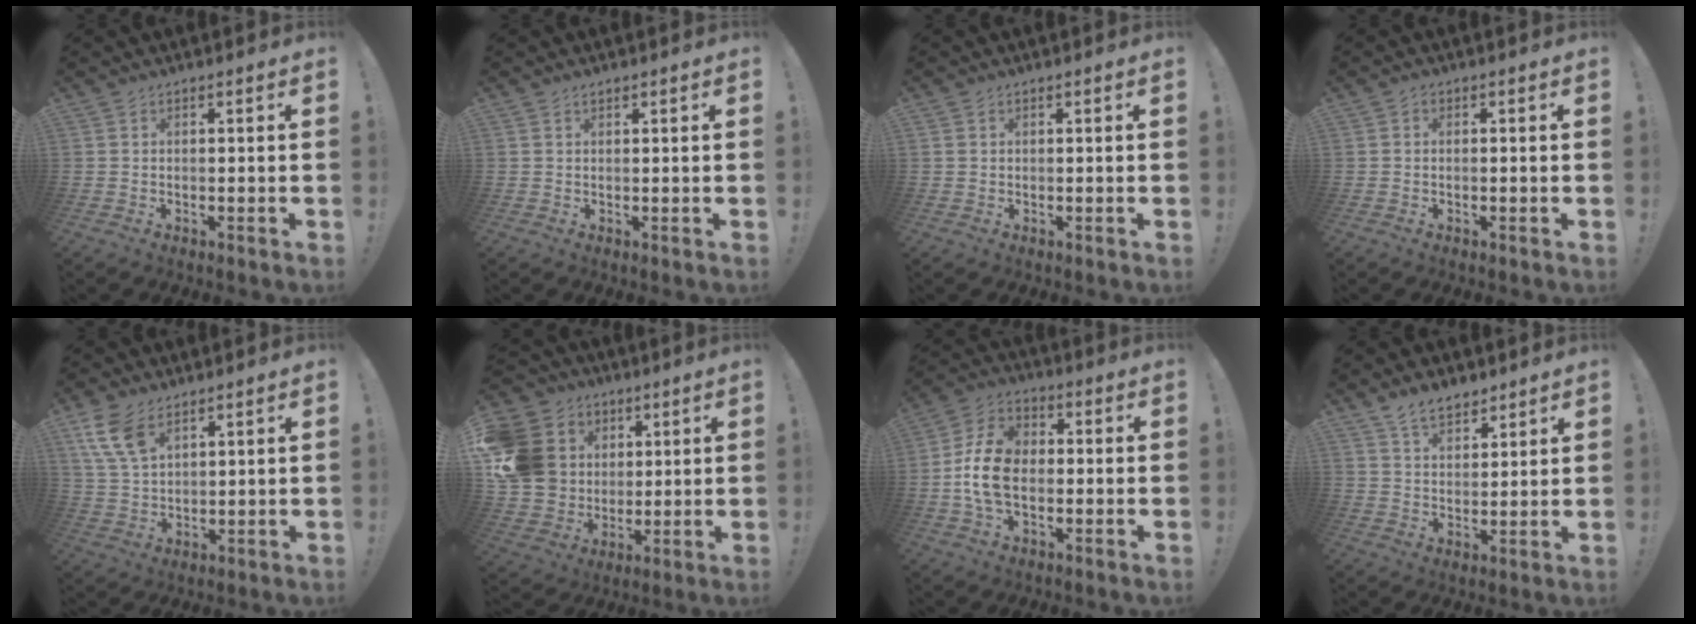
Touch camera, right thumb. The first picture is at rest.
{"total": 0.8, "force": [0.7, 0.3, 0.3], "torque": [-0.003, -0.002, 0.012]}
{"total": 0.9, "force": [0.4, 0.8, 0.1], "torque": [0.001, 0.002, 0.007]}
{"total": 0.9, "force": [-0.5, 0.5, 0.4], "torque": [-0.012, 0.004, -0.009]}
{"total": 9.5, "force": [5.6, 5.0, 5.8], "torque": [-0.115, -0.020, 0.109]}
{"total": 17.6, "force": [4.4, 15.5, 7.1], "torque": [-0.128, -0.006, 0.112]}
{"total": 13.2, "force": [-1.9, 9.0, 9.4], "torque": [-0.185, 0.011, -0.035]}
{"total": 7.7, "force": [6.0, 3.8, 2.8], "torque": [-0.047, -0.034, 0.115]}